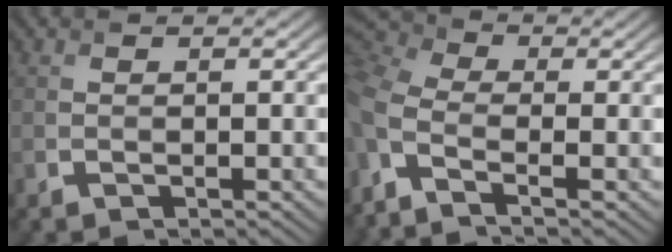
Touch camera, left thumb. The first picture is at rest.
{"total": 7.9, "force": [-2.1, 3.6, 6.7], "torque": [-0.194, -0.011, -0.033]}